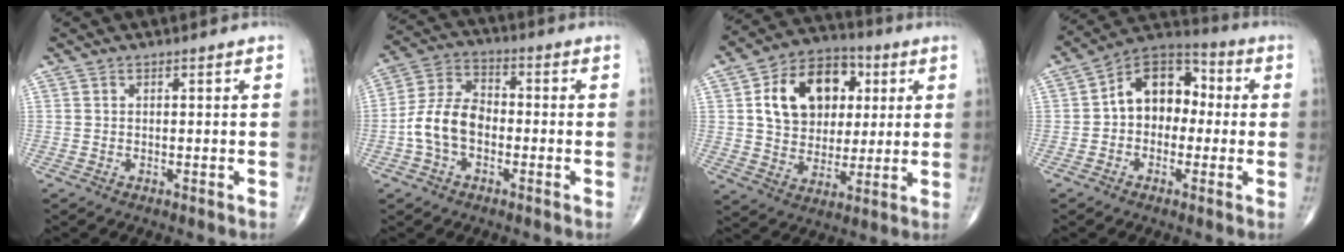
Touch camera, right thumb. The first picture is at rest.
{"total": 10.0, "force": [-2.3, 6.7, 7.1], "torque": [-0.134, 0.036, -0.053]}
{"total": 17.3, "force": [4.4, 12.8, 10.8], "torque": [-0.141, 0.003, 0.073]}
{"total": 12.3, "force": [0.3, 8.9, 8.4], "torque": [-0.095, 0.041, -0.013]}